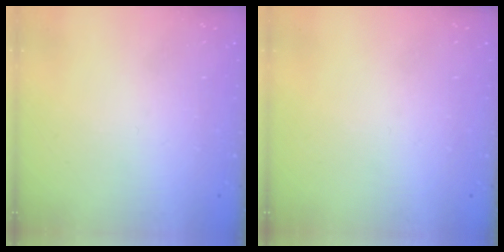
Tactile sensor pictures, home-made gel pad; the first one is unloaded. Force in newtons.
{"total": 0.0}